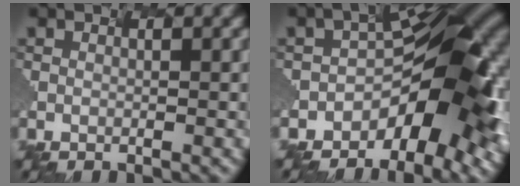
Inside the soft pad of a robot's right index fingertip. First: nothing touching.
{"total": 9.0, "force": [-5.1, 3.9, 6.2], "torque": [-0.086, 0.005, -0.074]}